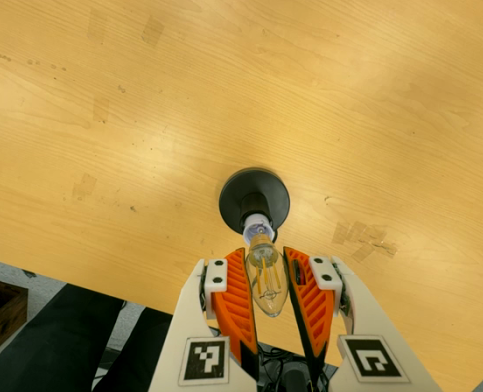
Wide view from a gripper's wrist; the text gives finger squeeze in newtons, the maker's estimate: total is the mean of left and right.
{"total": 13.5, "left": 14.4, "right": 12.6}